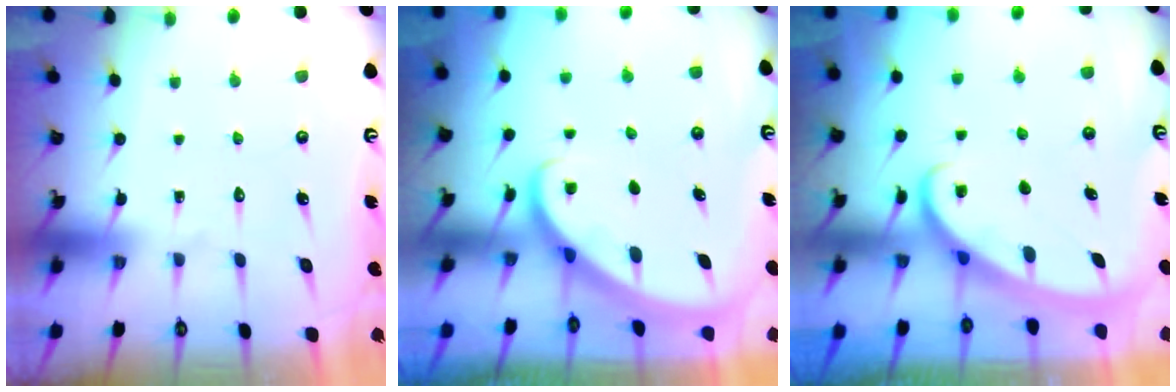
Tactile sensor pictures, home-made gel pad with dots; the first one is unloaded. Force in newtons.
{"total": 2.8, "press": 2.8, "slide": 0.2}
{"total": 2.7, "press": 2.7, "slide": 0.4}